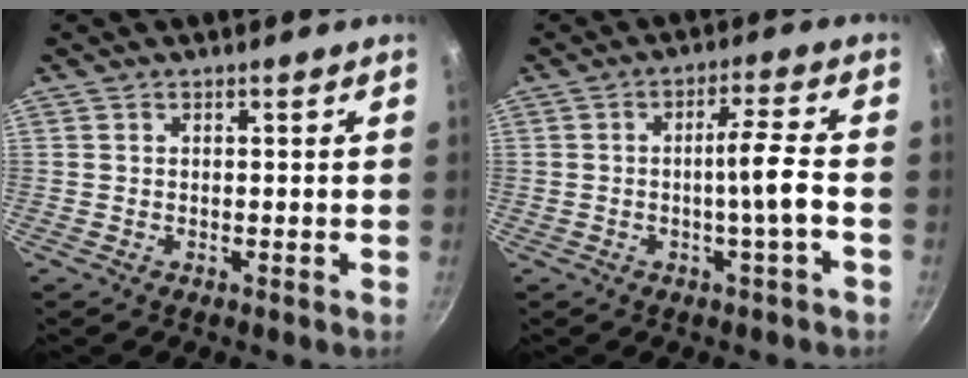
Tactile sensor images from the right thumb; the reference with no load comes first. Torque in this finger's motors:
{"motor_torque": [2.48, 2.46, 2.04, -0.73, 0.91]}